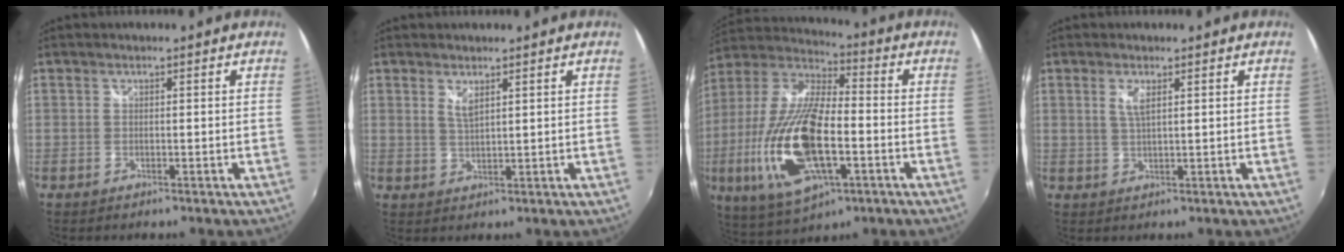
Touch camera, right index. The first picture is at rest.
{"total": 2.3, "force": [1.4, 0.5, 1.8], "torque": [-0.033, -0.004, 0.024]}
{"total": 22.4, "force": [-5.8, 8.7, 19.8], "torque": [-0.417, -0.027, -0.104]}
{"total": 2.5, "force": [1.1, 0.6, 2.2], "torque": [-0.042, -0.001, 0.019]}